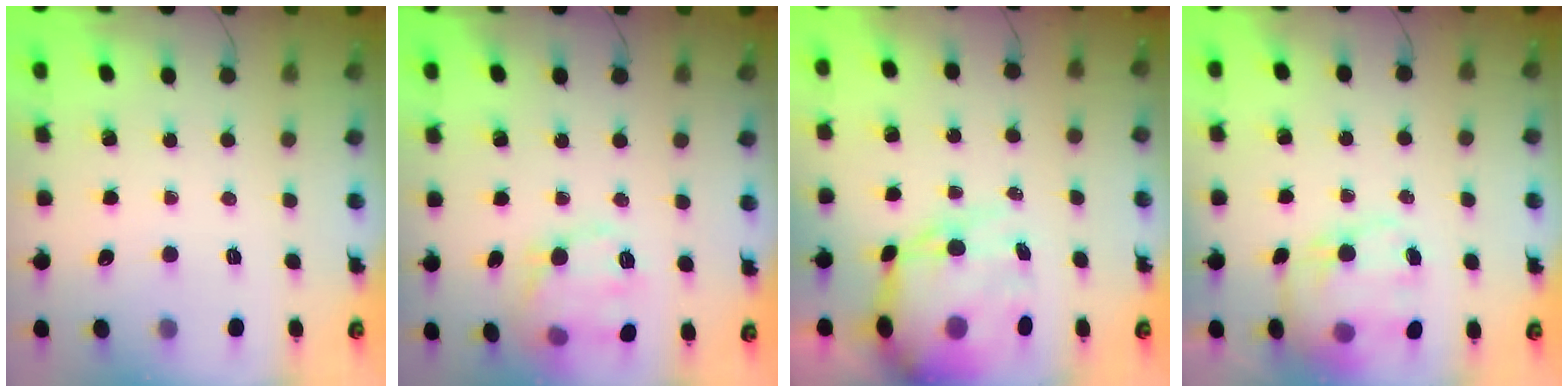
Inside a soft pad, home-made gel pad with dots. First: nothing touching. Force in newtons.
{"total": 13.3, "press": 13.3, "slide": 0.3}
{"total": 15.1, "press": 14.7, "slide": 3.6}
{"total": 14.2, "press": 13.7, "slide": 3.5}